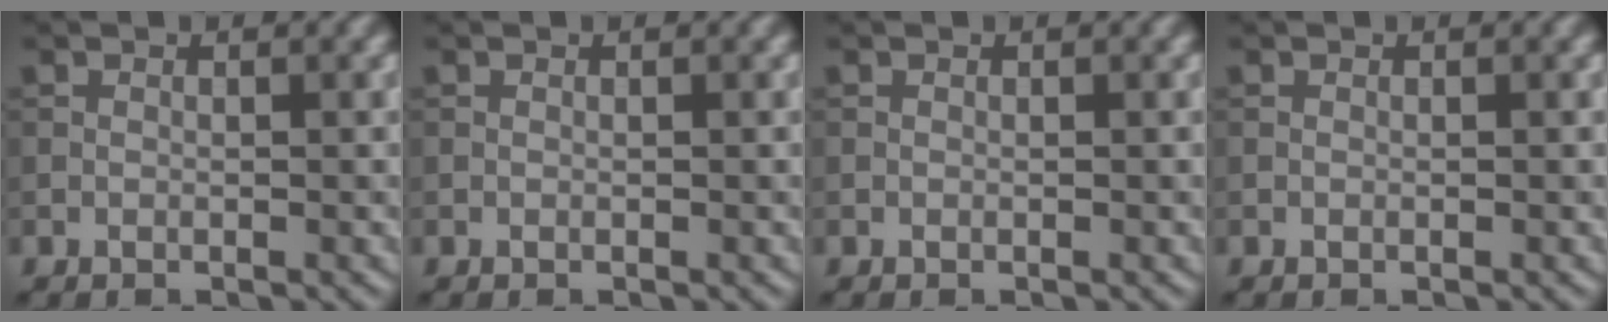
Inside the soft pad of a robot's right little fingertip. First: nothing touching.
{"total": 0.0}
{"total": 0.0}
{"total": 0.0}